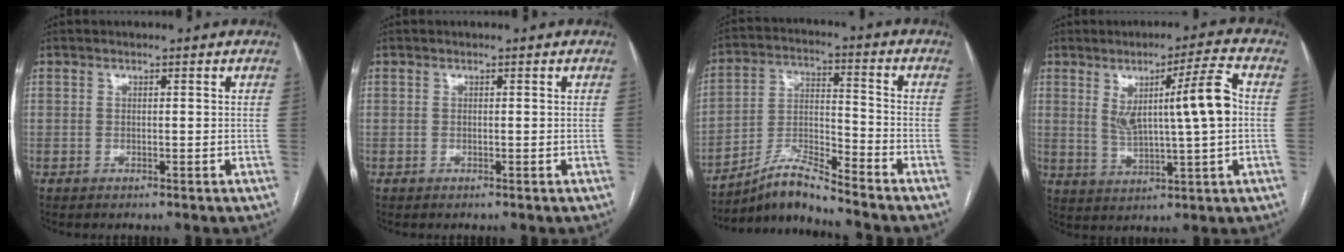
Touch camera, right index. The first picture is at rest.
{"total": 0.0}
{"total": 8.6, "force": [-8.0, -0.7, 3.1], "torque": [-0.071, 0.006, -0.147]}
{"total": 10.4, "force": [1.7, -0.1, 10.2], "torque": [-0.168, 0.007, 0.033]}